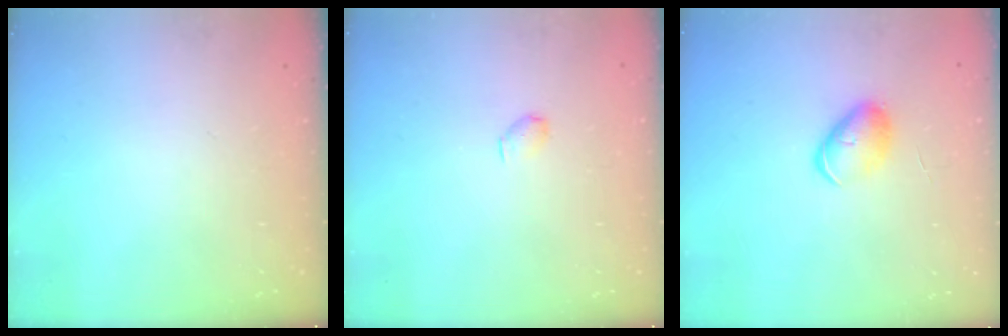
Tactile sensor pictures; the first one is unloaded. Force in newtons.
{"total": 2.9, "press": 2.9, "slide": 0.5}
{"total": 7.6, "press": 7.6, "slide": 0.6}